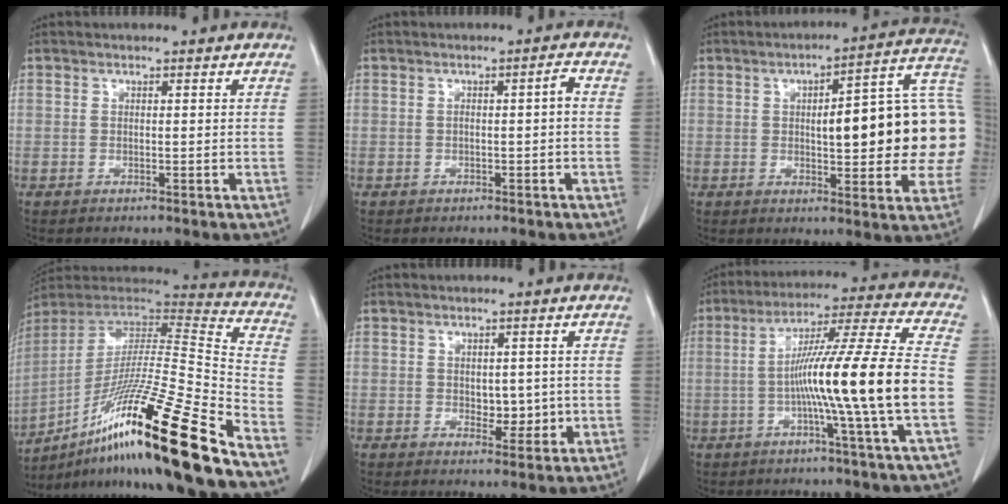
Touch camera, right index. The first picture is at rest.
{"total": 1.5, "force": [-0.3, 0.1, 1.5], "torque": [-0.020, 0.005, -0.005]}
{"total": 19.9, "force": [0.6, 4.8, 19.3], "torque": [-0.203, 0.039, 0.013]}
{"total": 30.9, "force": [-19.1, 1.0, 24.3], "torque": [-0.389, -0.040, -0.334]}
{"total": 3.5, "force": [-0.2, 2.2, 2.7], "torque": [-0.029, -0.002, 0.004]}
{"total": 16.7, "force": [-3.3, -2.1, 16.2], "torque": [-0.267, 0.005, -0.065]}